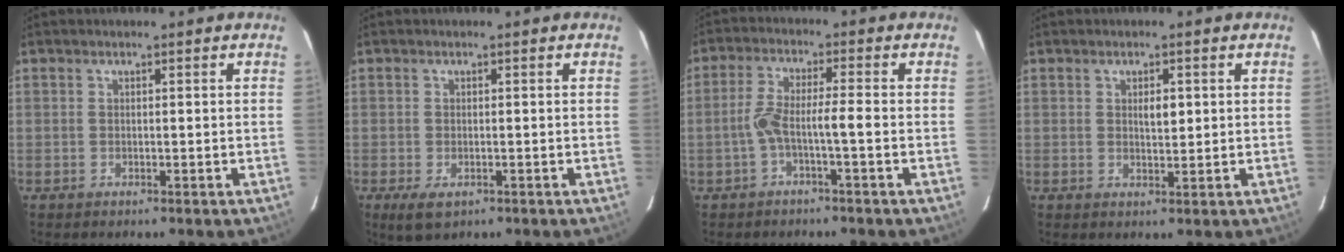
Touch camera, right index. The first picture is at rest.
{"total": 3.2, "force": [-1.6, 1.6, 2.2], "torque": [-0.047, -0.008, -0.018]}
{"total": 4.9, "force": [-1.6, -0.1, 4.6], "torque": [-0.093, 0.018, -0.029]}
{"total": 2.3, "force": [0.6, 0.8, 2.0], "torque": [-0.033, -0.002, 0.011]}